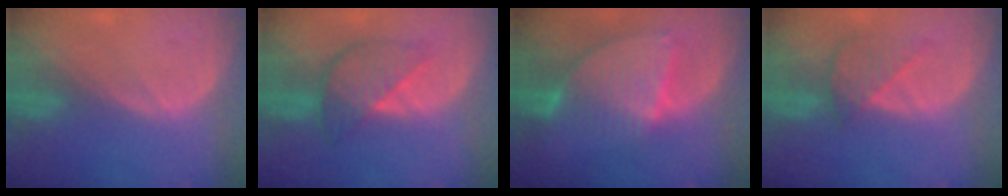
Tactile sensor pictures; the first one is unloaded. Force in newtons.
{"total": 6.2, "press": 6.2, "slide": 0.3}
{"total": 8.6, "press": 7.5, "slide": 4.2}
{"total": 4.6, "press": 4.2, "slide": 1.8}